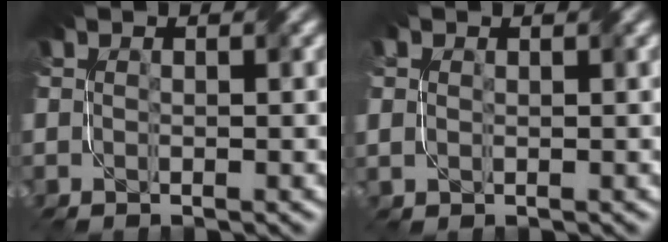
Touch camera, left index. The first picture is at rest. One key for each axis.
{"total": 1.4, "fx": 0.5, "fy": 1.0, "fz": 0.8, "tx": -0.020, "ty": 0.001, "tz": 0.014}